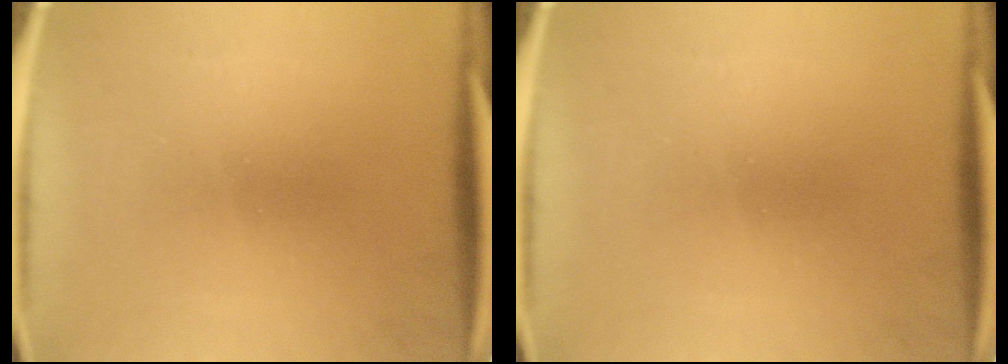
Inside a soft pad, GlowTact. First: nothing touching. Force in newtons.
{"total": 0.0}